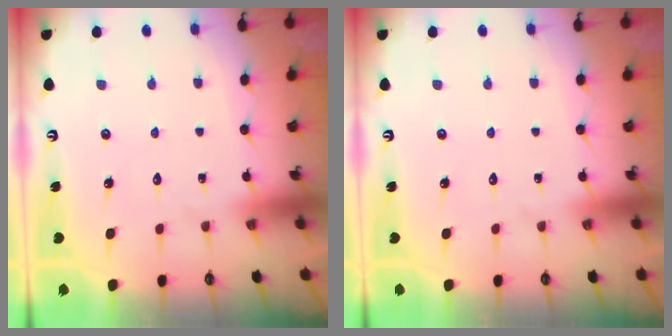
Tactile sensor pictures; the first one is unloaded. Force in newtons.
{"total": 0.0}